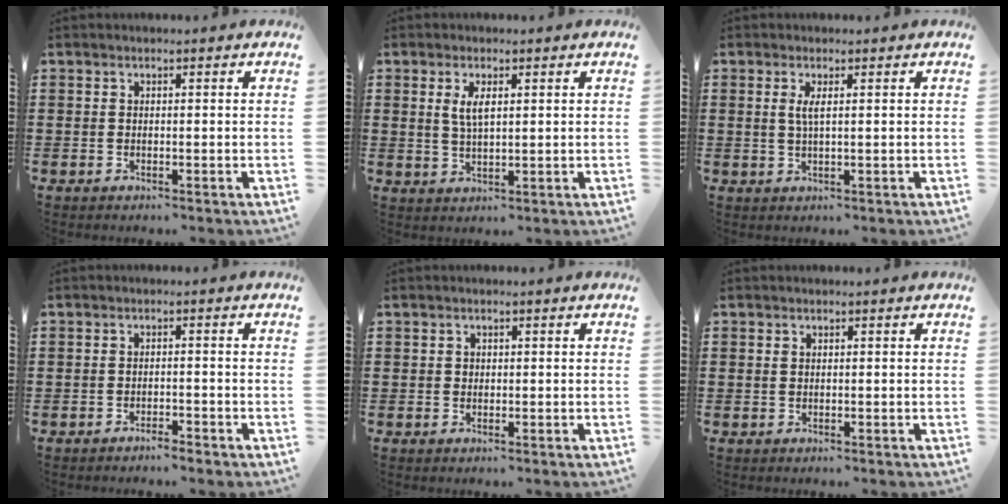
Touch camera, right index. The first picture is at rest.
{"total": 3.2, "force": [1.1, 1.2, 2.8], "torque": [-0.059, 0.005, 0.018]}
{"total": 2.0, "force": [0.5, 0.2, 2.0], "torque": [-0.040, 0.001, 0.008]}
{"total": 1.5, "force": [-1.5, 0.0, 0.3], "torque": [-0.009, 0.001, -0.029]}
{"total": 0.6, "force": [0.2, 0.6, 0.1], "torque": [-0.003, 0.003, 0.004]}
{"total": 0.7, "force": [0.2, 0.5, 0.4], "torque": [-0.010, 0.002, 0.003]}